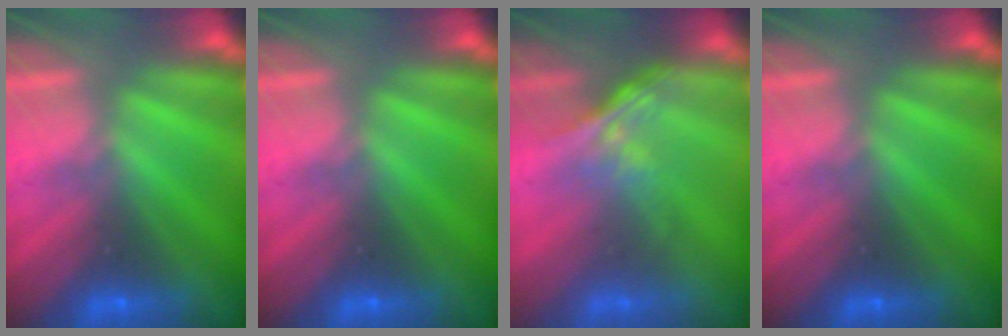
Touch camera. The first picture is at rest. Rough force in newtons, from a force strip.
{"total": 0.0}
{"total": 1.4}
{"total": 0.0}